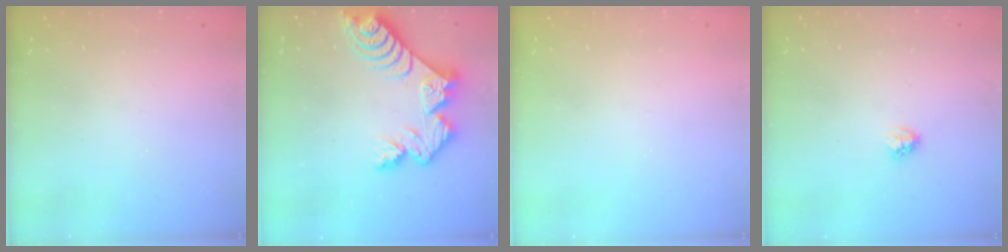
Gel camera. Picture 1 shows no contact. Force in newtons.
{"total": 11.8, "press": 11.8, "slide": 1.1}
{"total": 0.0}
{"total": 2.8, "press": 2.8, "slide": 0.3}